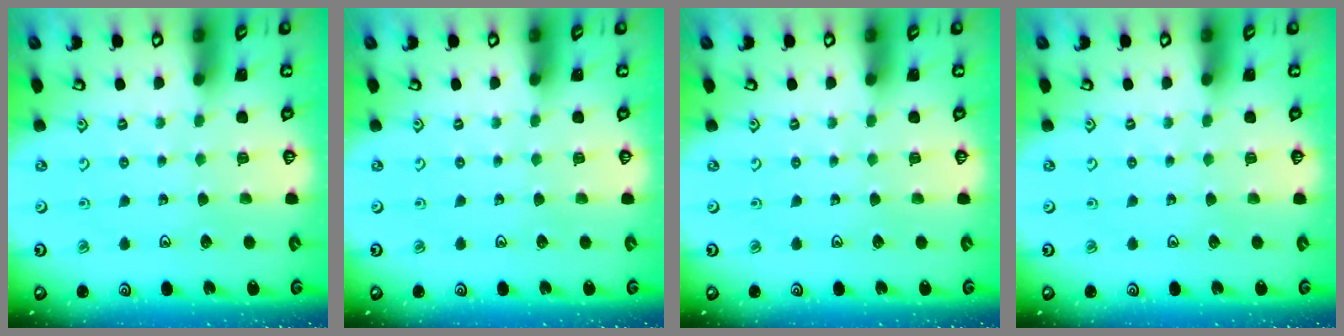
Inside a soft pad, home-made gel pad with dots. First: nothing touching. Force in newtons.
{"total": 0.0}
{"total": 0.0}
{"total": 0.0}